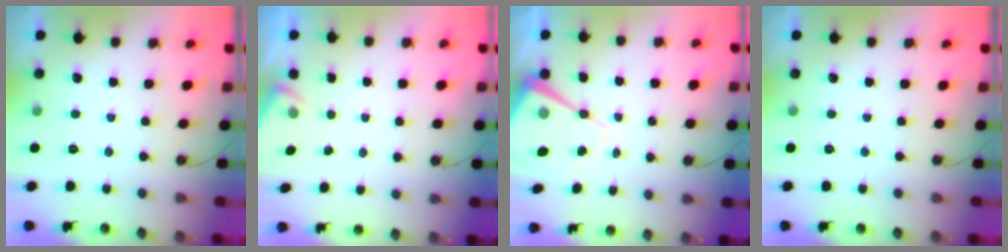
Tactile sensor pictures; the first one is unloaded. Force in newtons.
{"total": 2.1, "press": 2.1, "slide": 0.3}
{"total": 12.2, "press": 12.1, "slide": 1.2}
{"total": 0.0}